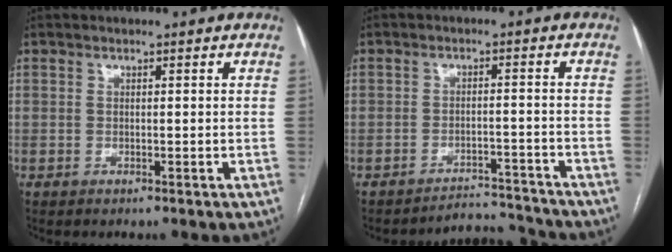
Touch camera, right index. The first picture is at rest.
{"total": 5.7, "force": [-5.5, 0.3, -1.5], "torque": [0.028, 0.022, -0.079]}